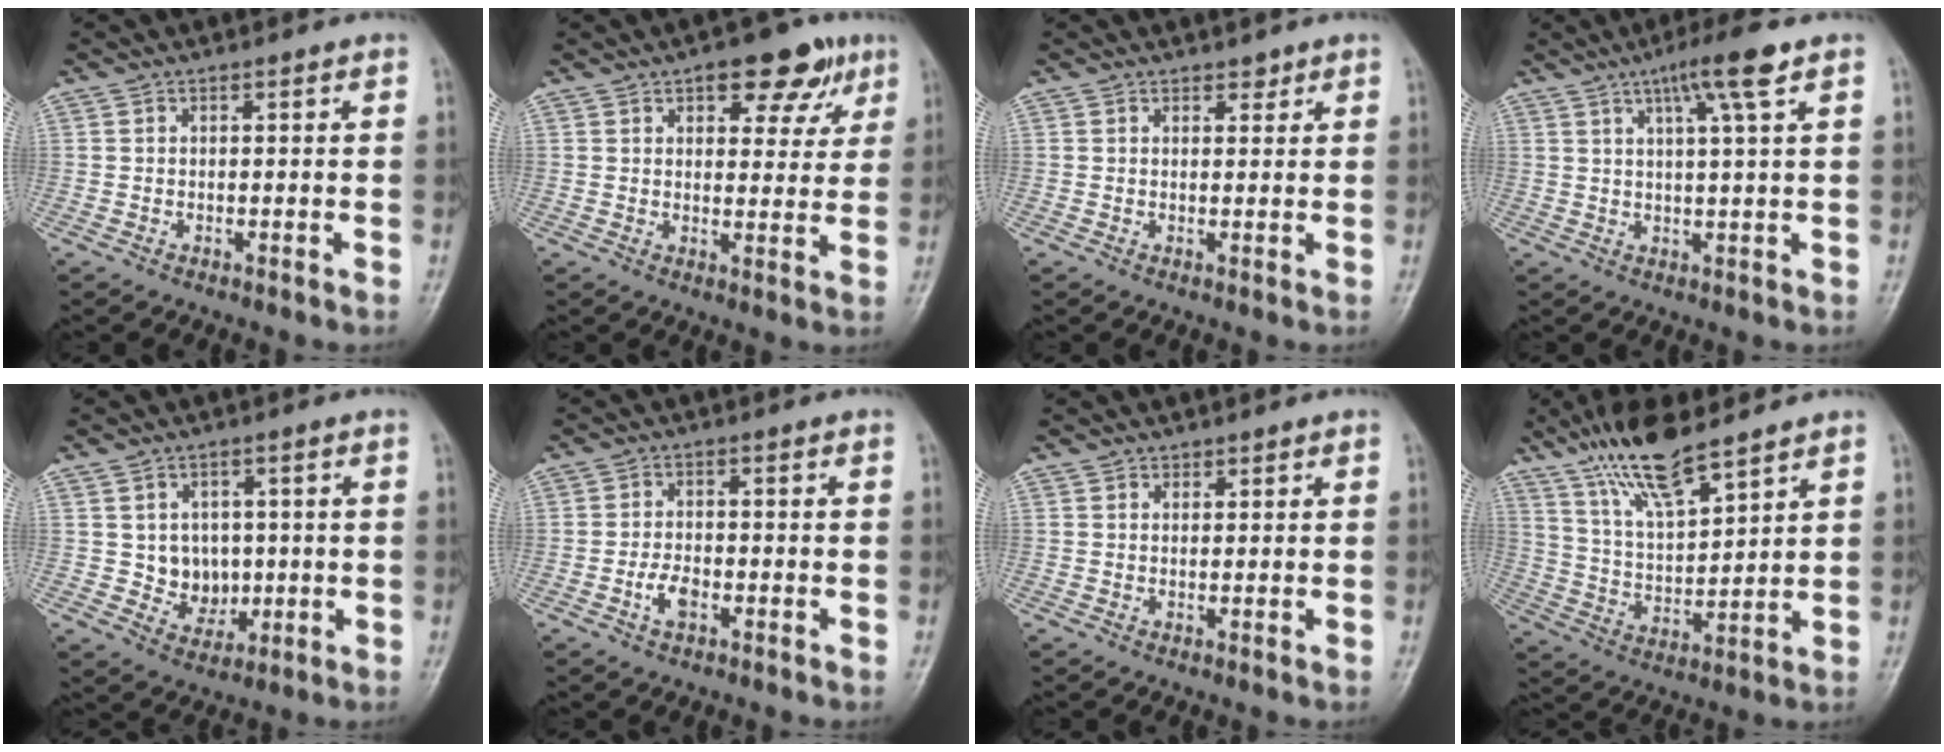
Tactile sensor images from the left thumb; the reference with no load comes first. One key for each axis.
{"total": 10.1, "fx": 5.5, "fy": 5.1, "fz": 6.8, "tx": -0.045, "ty": -0.015, "tz": 0.066}
{"total": 1.5, "fx": 1.2, "fy": 0.8, "fz": 0.5, "tx": 0.005, "ty": -0.007, "tz": 0.014}
{"total": 7.5, "fx": 3.9, "fy": 0.1, "fz": 6.4, "tx": -0.115, "ty": -0.004, "tz": 0.067}
{"total": 6.5, "fx": 0.4, "fy": 5.7, "fz": 3.1, "tx": -0.011, "ty": -0.002, "tz": 0.017}
{"total": 3.6, "fx": -1.5, "fy": 2.0, "fz": 2.6, "tx": -0.050, "ty": 0.009, "tz": -0.028}
{"total": 1.0, "fx": 0.8, "fy": 0.6, "fz": 0.0, "tx": 0.015, "ty": -0.004, "tz": 0.008}
{"total": 13.8, "fx": 10.2, "fy": 3.3, "fz": 8.6, "tx": -0.149, "ty": -0.051, "tz": 0.202}